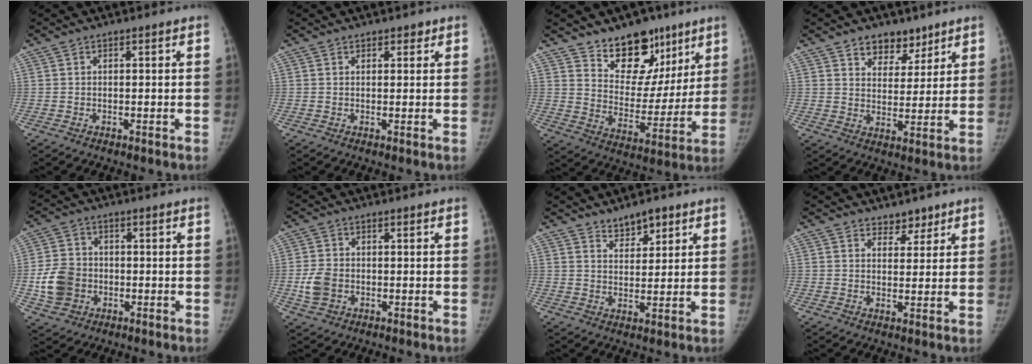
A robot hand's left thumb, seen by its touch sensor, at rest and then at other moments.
{"total": 1.4, "force": [1.0, 0.9, 0.4], "torque": [0.009, -0.005, 0.010]}
{"total": 16.0, "force": [11.0, 9.6, 6.5], "torque": [-0.033, -0.065, 0.179]}
{"total": 7.2, "force": [5.1, 4.5, 2.3], "torque": [0.000, -0.032, 0.085]}
{"total": 8.9, "force": [-1.9, 7.5, 4.3], "torque": [-0.069, 0.013, -0.034]}
{"total": 5.0, "force": [-1.1, 3.9, 3.0], "torque": [-0.060, 0.006, -0.019]}
{"total": 4.8, "force": [3.6, 2.4, 2.1], "torque": [-0.013, -0.026, 0.061]}
{"total": 3.2, "force": [2.6, 1.8, 0.5], "torque": [0.016, -0.017, 0.037]}